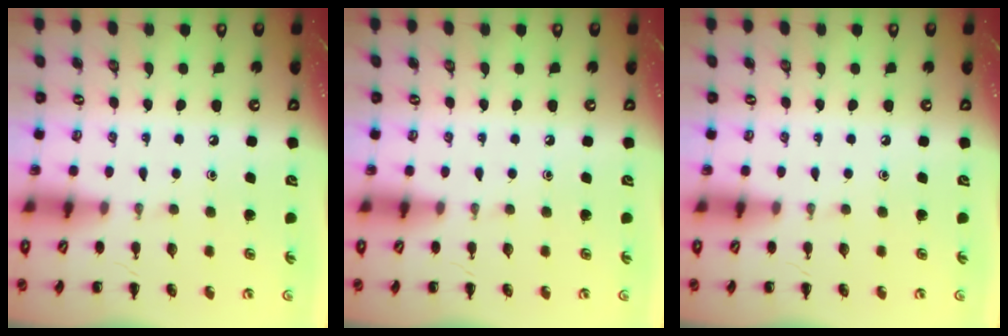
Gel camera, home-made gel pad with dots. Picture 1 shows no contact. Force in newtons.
{"total": 0.0}
{"total": 0.0}